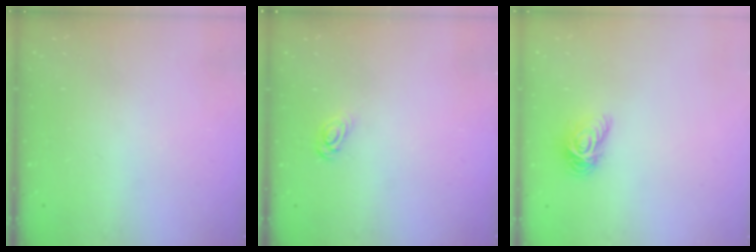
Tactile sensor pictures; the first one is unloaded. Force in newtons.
{"total": 3.6, "press": 3.6, "slide": 0.4}
{"total": 7.1, "press": 7.1, "slide": 0.2}